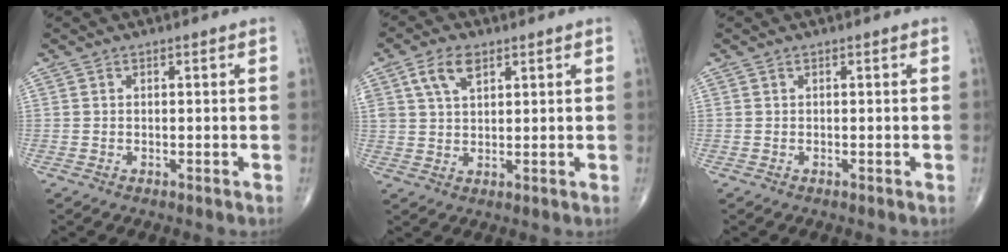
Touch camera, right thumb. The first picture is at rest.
{"total": 6.1, "force": [3.0, 3.3, 4.1], "torque": [-0.071, -0.005, 0.060]}
{"total": 0.0}